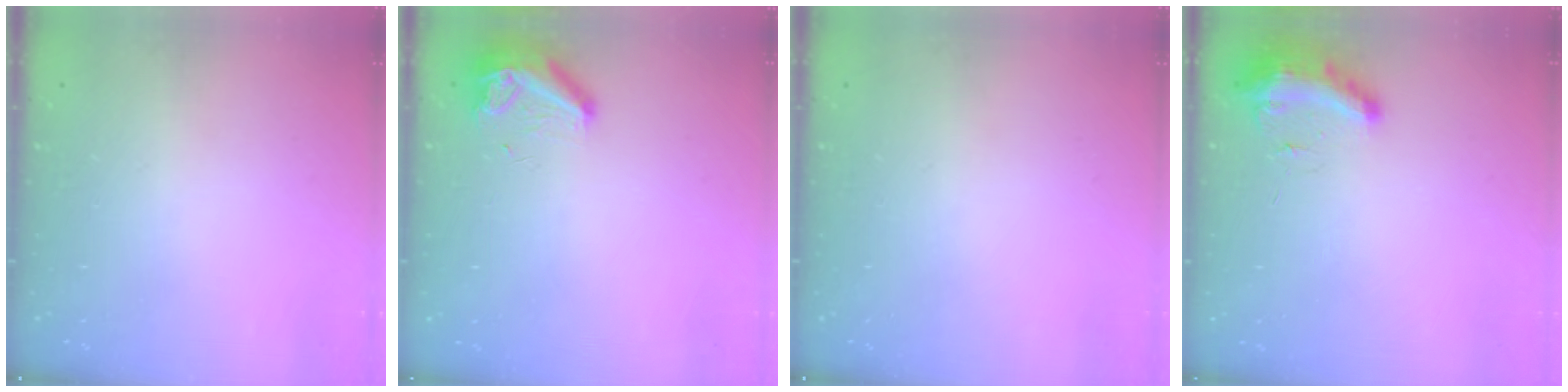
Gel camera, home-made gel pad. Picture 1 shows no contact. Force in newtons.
{"total": 8.3, "press": 8.3, "slide": 0.9}
{"total": 0.0}
{"total": 9.1, "press": 9.1, "slide": 1.0}